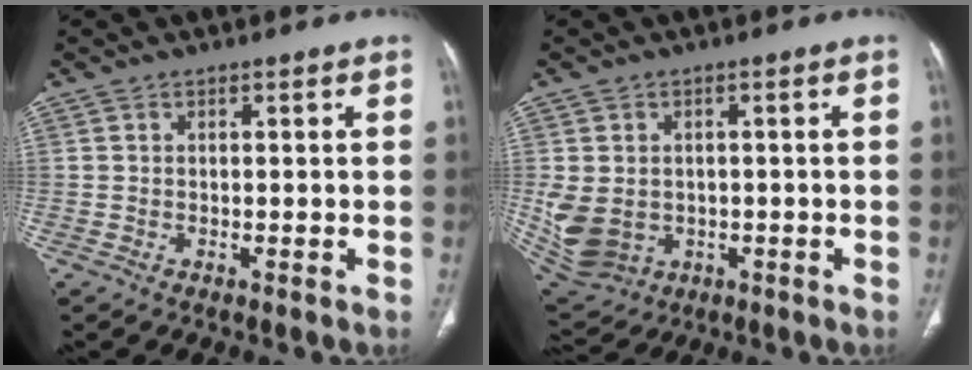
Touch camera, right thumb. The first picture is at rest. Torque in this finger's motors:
{"motor_torque": [-0.53, 1.71, 0.98, 0.05, 0.12]}